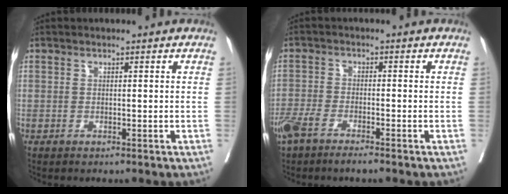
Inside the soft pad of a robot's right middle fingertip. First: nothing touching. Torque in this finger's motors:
{"motor_torque": [0.02, -0.04, 0.09, 0.04]}